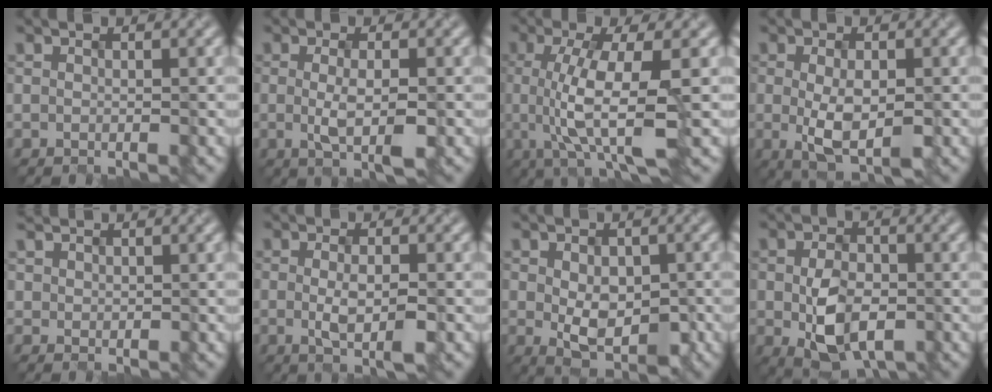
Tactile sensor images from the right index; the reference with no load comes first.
{"total": 2.8, "force": [-0.8, 0.5, 2.6], "torque": [-0.055, -0.006, -0.006]}
{"total": 7.2, "force": [-0.8, 2.0, 6.9], "torque": [-0.130, -0.008, -0.005]}
{"total": 4.2, "force": [-1.1, 1.7, 3.7], "torque": [-0.075, -0.007, -0.009]}
{"total": 1.1, "force": [1.0, 0.4, -0.3], "torque": [-0.003, 0.007, 0.033]}
{"total": 2.9, "force": [-0.9, 0.7, 2.7], "torque": [-0.056, -0.004, -0.009]}
{"total": 4.6, "force": [-0.9, 2.8, 3.6], "torque": [-0.062, -0.008, -0.003]}
{"total": 6.0, "force": [-1.5, 3.9, 4.4], "torque": [-0.094, -0.015, -0.015]}